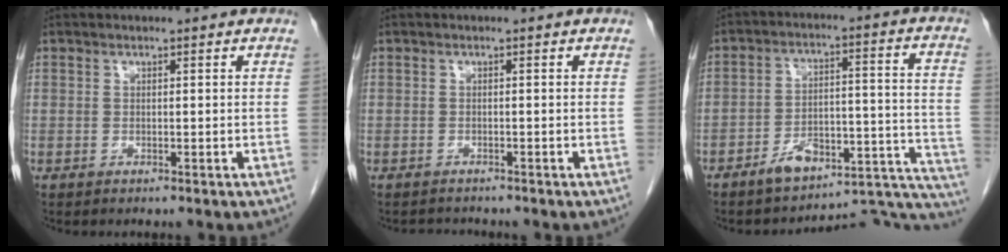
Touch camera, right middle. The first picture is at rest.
{"total": 1.2, "force": [-1.2, 0.1, -0.2], "torque": [0.003, -0.007, -0.015]}
{"total": 18.7, "force": [-16.6, 4.8, 7.1], "torque": [-0.029, 0.071, -0.222]}